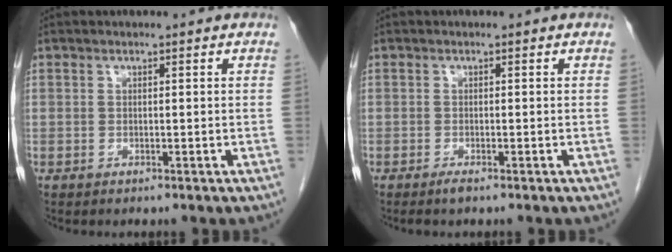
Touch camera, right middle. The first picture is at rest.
{"total": 0.9, "force": [-0.7, -0.1, 0.6], "torque": [-0.015, -0.002, -0.013]}